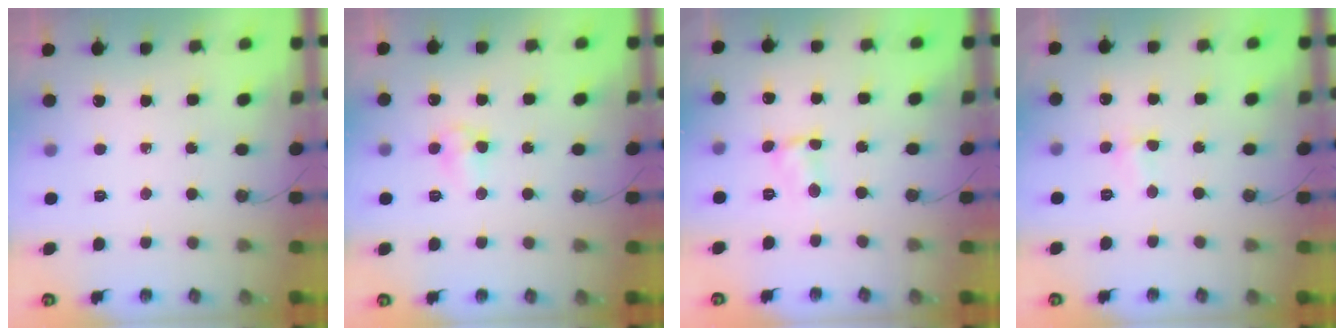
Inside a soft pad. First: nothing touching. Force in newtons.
{"total": 6.1, "press": 4.9, "slide": 3.7}
{"total": 1.5, "press": 1.4, "slide": 0.2}
{"total": 1.6, "press": 1.3, "slide": 0.9}